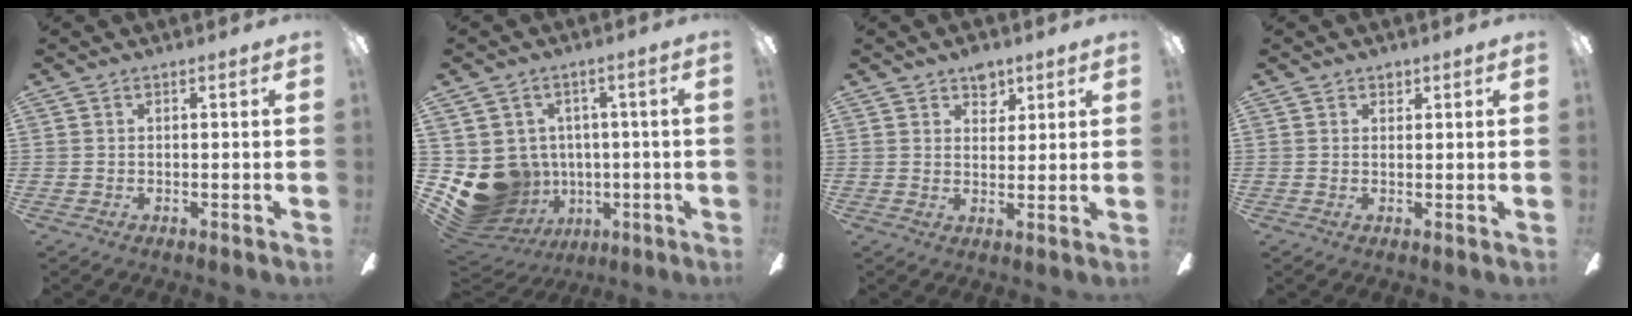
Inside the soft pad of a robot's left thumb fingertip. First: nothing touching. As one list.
[{"total": 12.6, "force": [-2.8, 11.6, 4.1], "torque": [-0.106, -0.002, -0.030]}, {"total": 5.7, "force": [3.9, 3.5, 2.1], "torque": [-0.013, -0.016, 0.066]}, {"total": 1.4, "force": [1.0, 0.9, 0.3], "torque": [0.001, -0.001, 0.017]}]